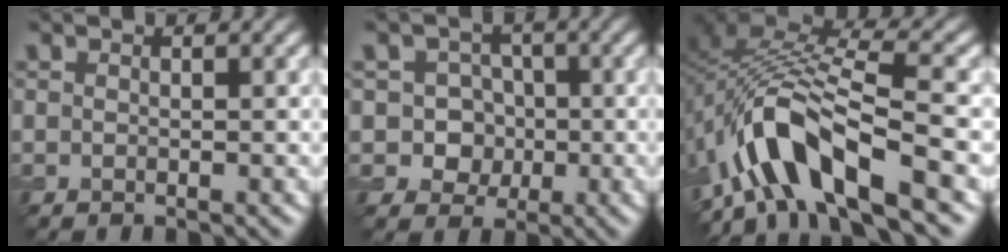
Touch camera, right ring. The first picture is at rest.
{"total": 4.8, "force": [-0.4, 4.6, 1.4], "torque": [-0.003, 0.023, -0.025]}
{"total": 10.0, "force": [-5.0, 3.8, 7.8], "torque": [-0.137, 0.018, -0.099]}